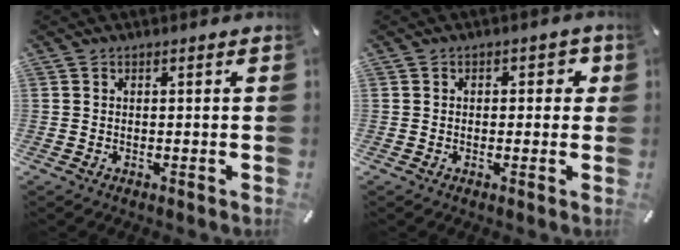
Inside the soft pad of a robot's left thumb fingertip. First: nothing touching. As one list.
[{"total": 2.5, "force": [-0.1, 1.8, 1.7], "torque": [-0.016, 0.005, -0.009]}]